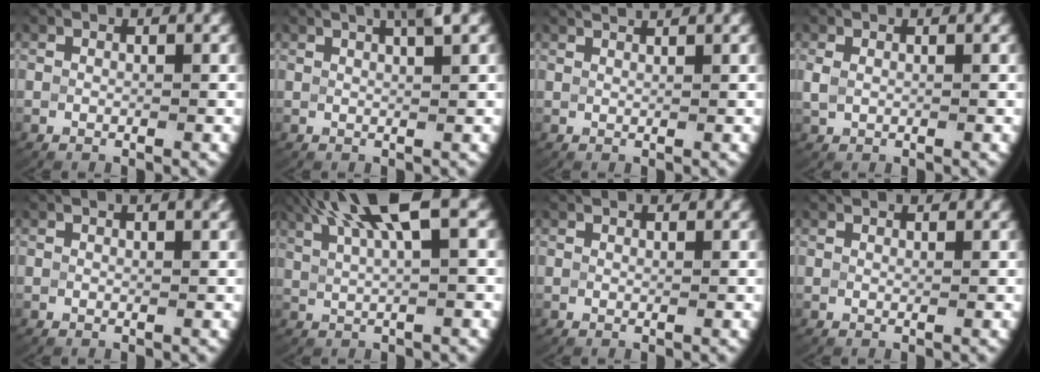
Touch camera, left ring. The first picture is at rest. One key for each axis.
{"total": 4.3, "fx": 2.8, "fy": 1.2, "fz": 3.0, "tx": -0.044, "ty": 0.011, "tz": 0.041}
{"total": 1.7, "fx": 1.6, "fy": 0.0, "fz": 0.6, "tx": -0.011, "ty": 0.005, "tz": 0.028}
{"total": 1.2, "fx": -0.1, "fy": 0.9, "fz": 0.7, "tx": -0.025, "ty": -0.002, "tz": 0.006}
{"total": 1.2, "fx": 0.8, "fy": 0.0, "fz": 1.0, "tx": -0.010, "ty": 0.004, "tz": 0.011}
{"total": 5.7, "fx": 3.3, "fy": 1.1, "fz": 4.5, "tx": -0.079, "ty": 0.015, "tz": 0.053}
{"total": 0.8, "fx": 0.8, "fy": -0.3, "fz": 0.1, "tx": 0.001, "ty": -0.003, "tz": 0.015}
{"total": 1.1, "fx": 1.1, "fy": -0.3, "fz": 0.2, "tx": 0.001, "ty": -0.002, "tz": 0.019}